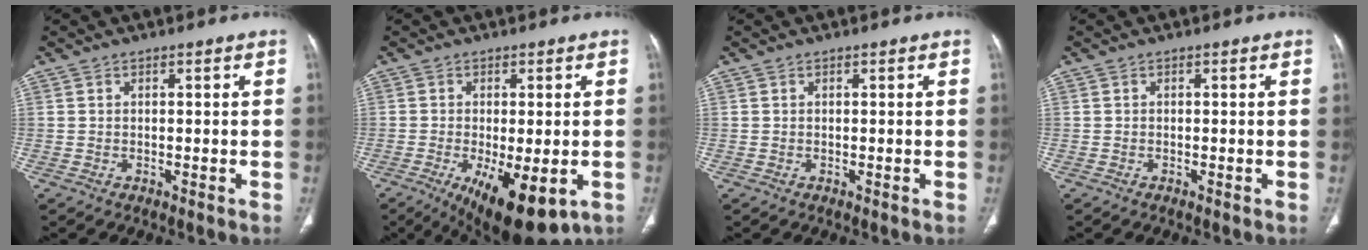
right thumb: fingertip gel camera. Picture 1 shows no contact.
{"total": 13.2, "force": [-5.1, 5.1, 11.1], "torque": [-0.163, -0.015, -0.064]}
{"total": 0.0}
{"total": 0.0}